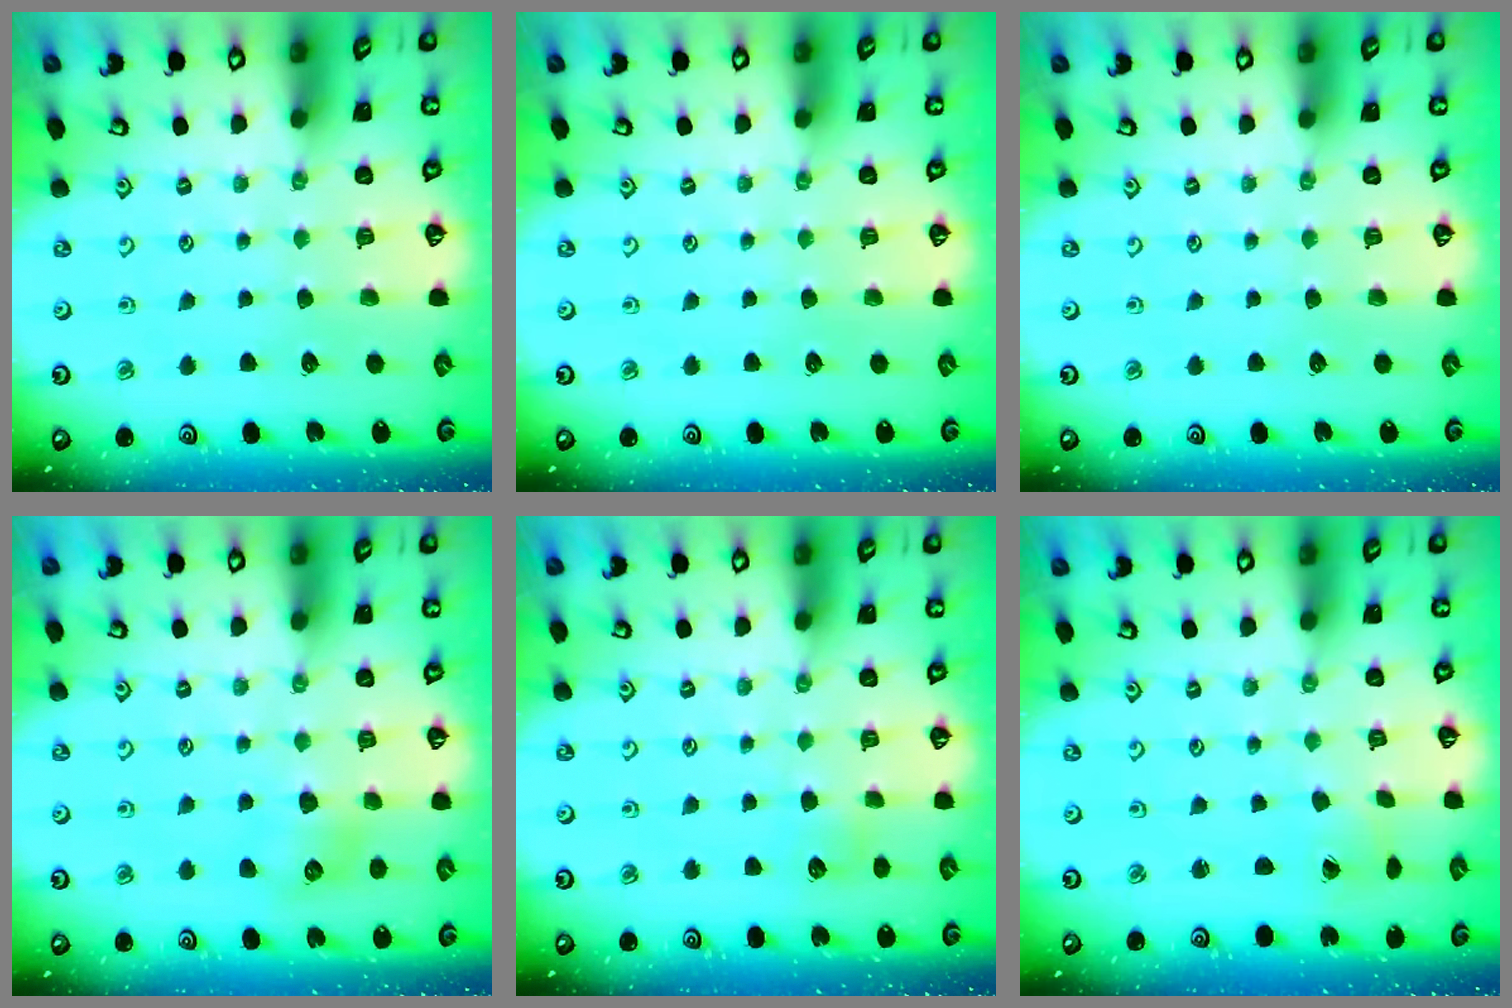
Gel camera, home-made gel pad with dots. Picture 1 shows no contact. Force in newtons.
{"total": 0.0}
{"total": 0.0}
{"total": 6.5, "press": 6.4, "slide": 0.6}
{"total": 4.2, "press": 4.2, "slide": 0.6}
{"total": 1.6, "press": 1.5, "slide": 0.1}